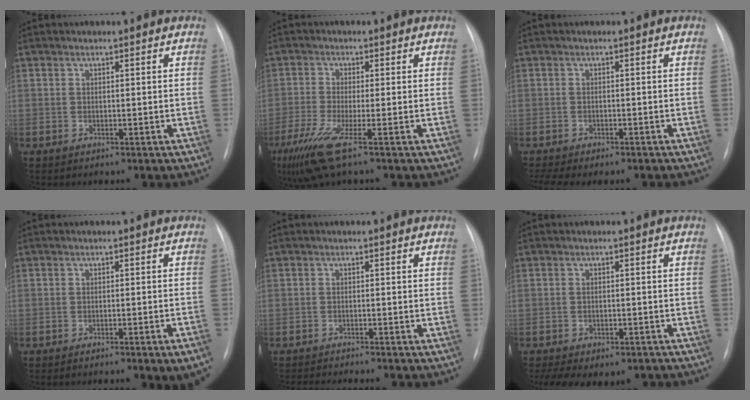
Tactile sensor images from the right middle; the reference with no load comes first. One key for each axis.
{"total": 7.3, "fx": -4.3, "fy": 0.2, "fz": 5.9, "tx": -0.124, "ty": -0.026, "tz": -0.086}
{"total": 7.9, "fx": -6.7, "fy": 2.0, "fz": 3.7, "tx": -0.055, "ty": 0.007, "tz": -0.093}
{"total": 5.3, "fx": -3.5, "fy": 0.2, "fz": 3.9, "tx": -0.035, "ty": -0.003, "tz": -0.045}
{"total": 6.7, "fx": -6.2, "fy": -0.3, "fz": 2.7, "tx": -0.030, "ty": -0.012, "tz": -0.093}
{"total": 12.3, "fx": -8.9, "fy": 6.0, "fz": 5.9, "tx": -0.116, "ty": 0.004, "tz": -0.110}